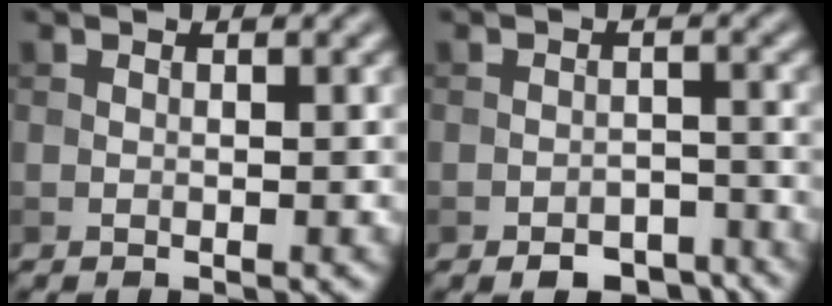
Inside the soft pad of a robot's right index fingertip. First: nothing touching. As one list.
[{"total": 3.6, "force": [-2.8, 1.7, 1.4], "torque": [-0.016, -0.001, -0.045]}]